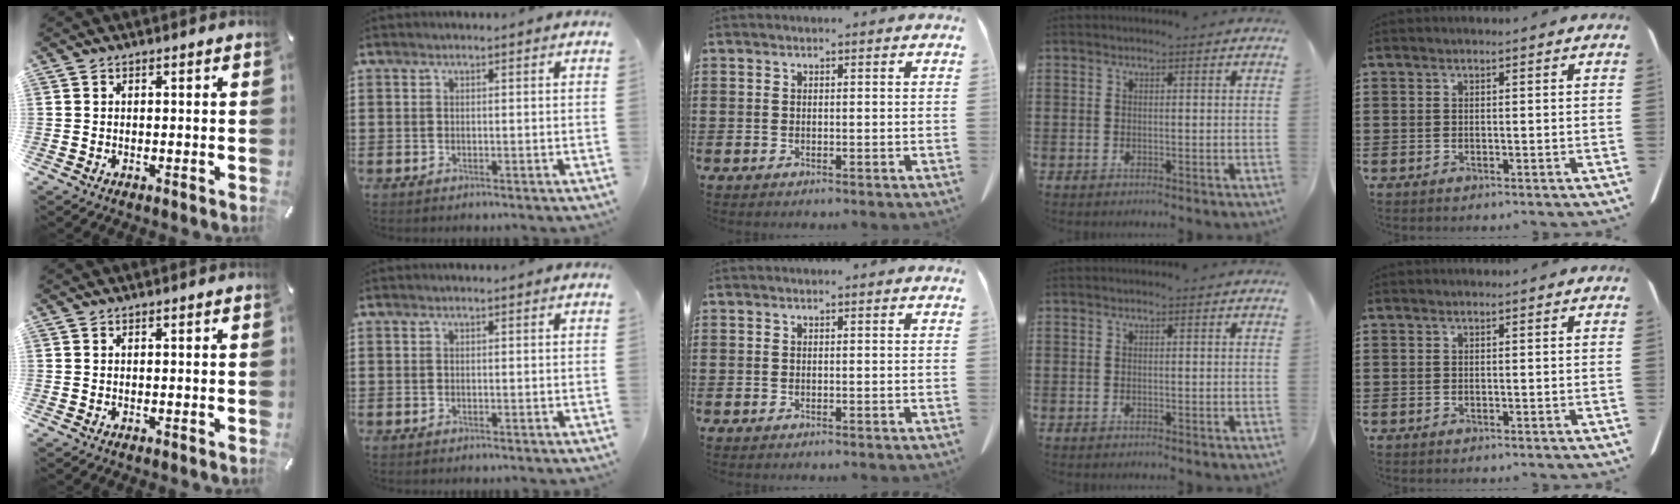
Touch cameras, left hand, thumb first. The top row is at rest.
{}